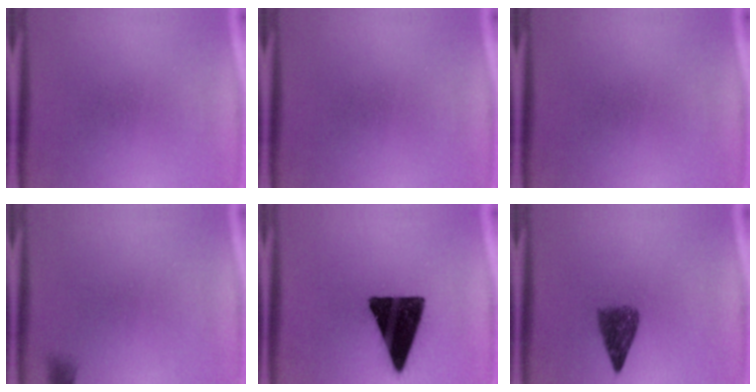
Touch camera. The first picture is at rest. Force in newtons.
{"total": 0.0}
{"total": 0.0}
{"total": 1.2}
{"total": 16.1}
{"total": 4.1}